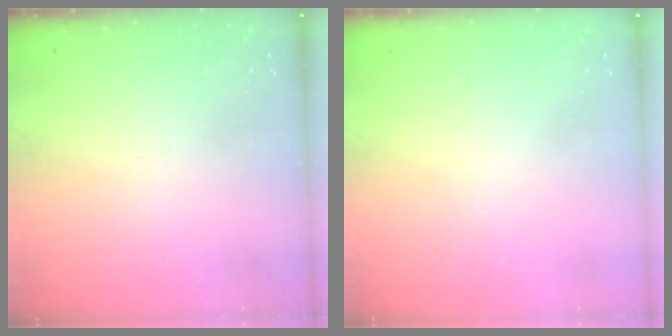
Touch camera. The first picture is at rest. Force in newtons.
{"total": 0.0}